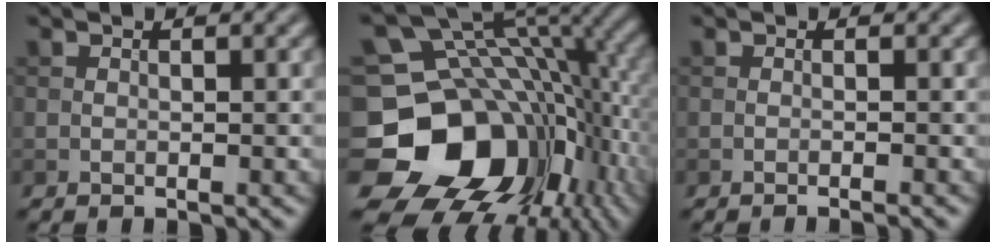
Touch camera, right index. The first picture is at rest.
{"total": 17.3, "force": [-3.8, 13.7, 10.0], "torque": [-0.194, -0.023, -0.058]}
{"total": 1.3, "force": [-0.6, 0.4, 1.1], "torque": [-0.006, -0.004, -0.017]}